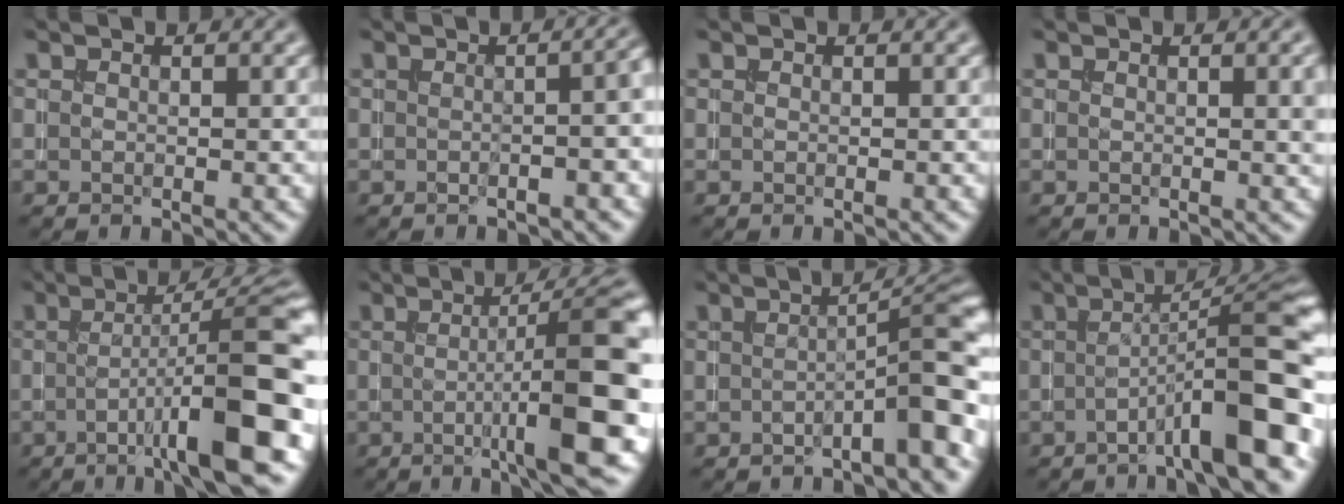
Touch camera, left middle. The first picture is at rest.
{"total": 4.0, "force": [-0.5, 1.7, 3.6], "torque": [-0.003, 0.014, -0.004]}
{"total": 0.0}
{"total": 2.0, "force": [0.4, 0.4, 1.9], "torque": [-0.019, 0.001, 0.004]}
{"total": 10.9, "force": [-2.2, 1.5, 10.6], "torque": [-0.141, 0.012, -0.039]}
{"total": 10.9, "force": [-0.7, 1.6, 10.7], "torque": [-0.132, 0.002, -0.012]}
{"total": 5.9, "force": [-1.5, 0.6, 5.6], "torque": [-0.071, 0.019, -0.030]}
{"total": 9.1, "force": [-2.8, 1.1, 8.6], "torque": [-0.106, 0.026, -0.053]}